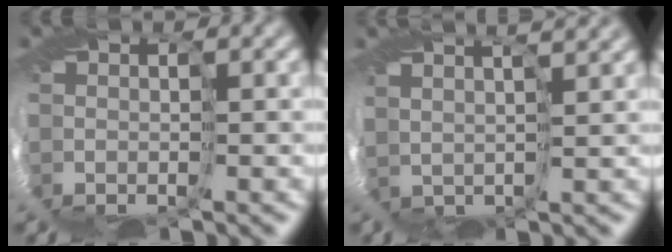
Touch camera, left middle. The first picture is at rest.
{"total": 6.3, "force": [5.0, 2.1, 3.3], "torque": [-0.036, 0.049, 0.056]}